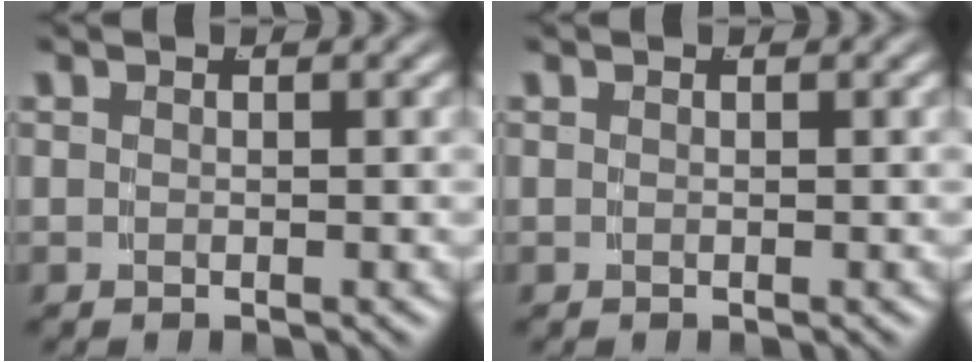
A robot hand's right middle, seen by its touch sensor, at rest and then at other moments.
{"total": 0.0}